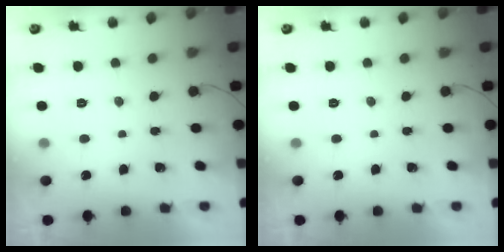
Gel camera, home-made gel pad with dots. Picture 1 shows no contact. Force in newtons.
{"total": 0.0}